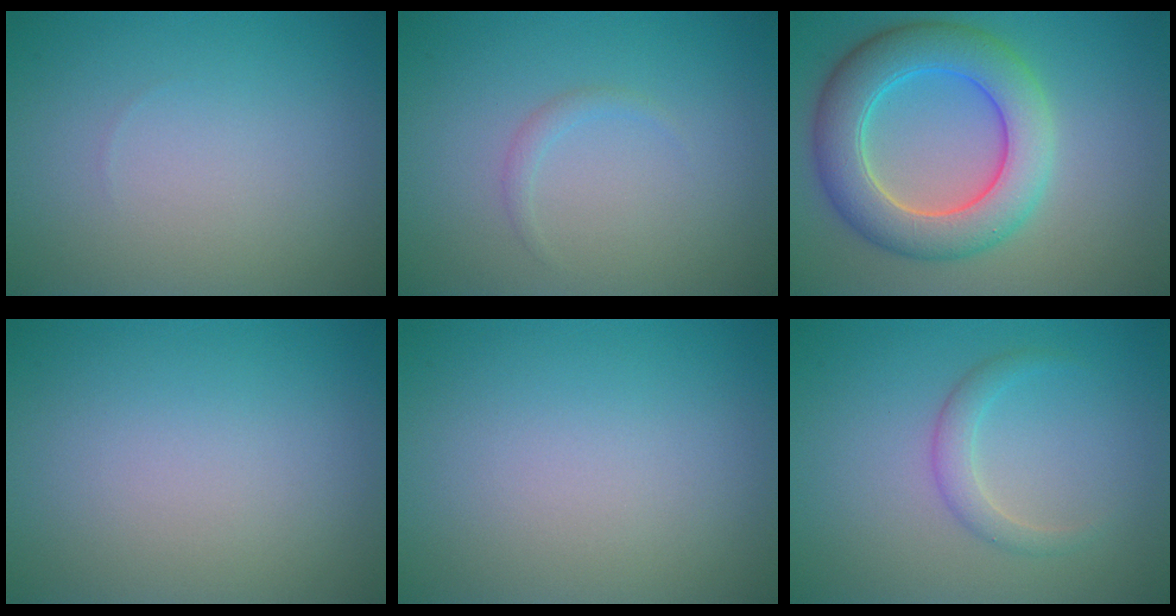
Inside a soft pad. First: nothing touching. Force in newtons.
{"total": 0.8, "press": 0.8, "slide": 0.1}
{"total": 7.8, "press": 7.8, "slide": 0.4}
{"total": 0.0}
{"total": 0.0}
{"total": 1.7, "press": 1.7, "slide": 0.0}